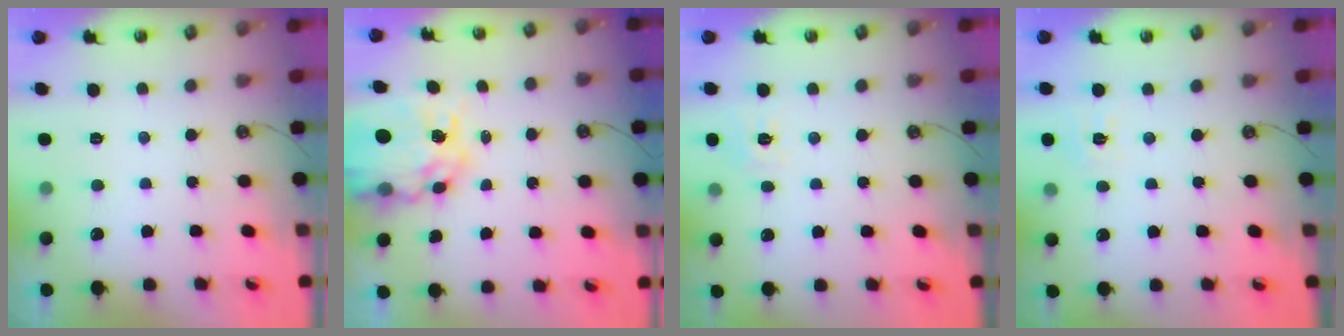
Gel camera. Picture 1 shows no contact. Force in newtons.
{"total": 13.8, "press": 13.7, "slide": 1.1}
{"total": 6.6, "press": 6.6, "slide": 0.7}
{"total": 5.9, "press": 5.9, "slide": 0.7}